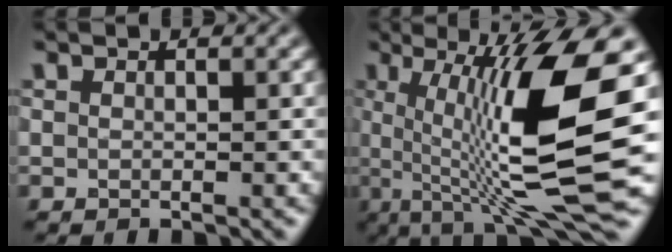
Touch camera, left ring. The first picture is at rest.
{"total": 13.5, "force": [0.5, 3.0, 13.2], "torque": [-0.199, 0.000, 0.009]}